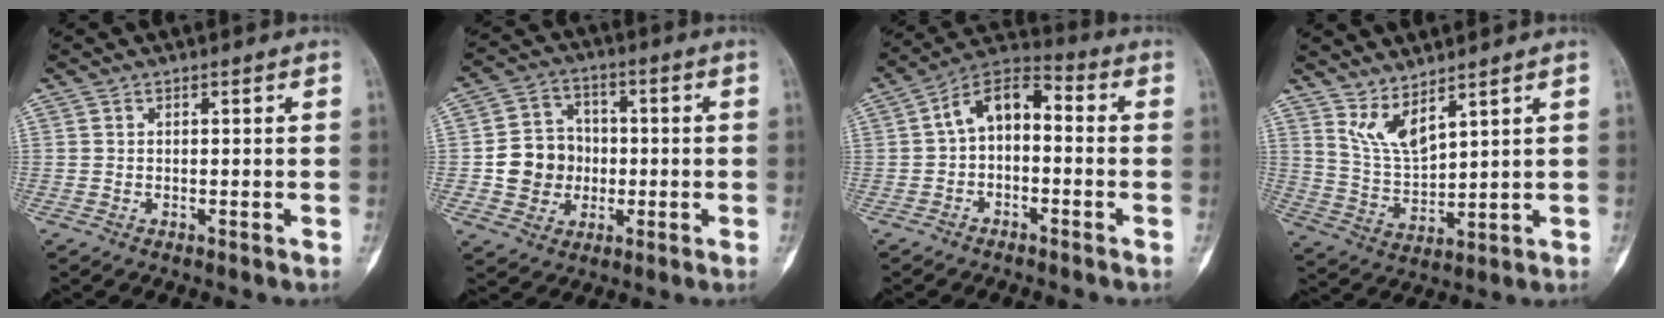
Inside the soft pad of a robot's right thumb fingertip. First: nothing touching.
{"total": 10.1, "force": [-1.1, 9.2, 4.1], "torque": [-0.037, 0.019, -0.021]}
{"total": 9.1, "force": [-0.4, 5.6, 7.2], "torque": [-0.107, 0.045, -0.024]}
{"total": 6.7, "force": [4.9, 2.0, 4.1], "torque": [-0.081, -0.052, 0.113]}